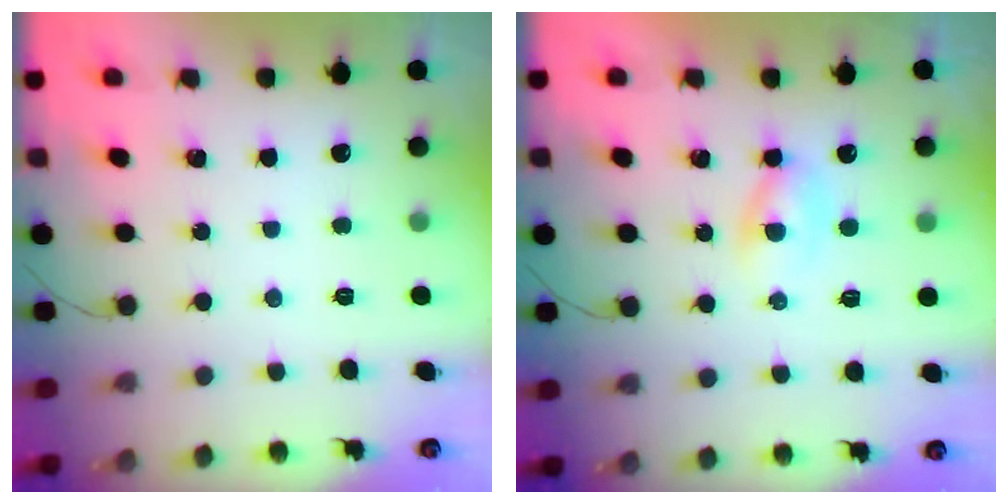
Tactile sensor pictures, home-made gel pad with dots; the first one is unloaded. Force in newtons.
{"total": 2.2, "press": 2.0, "slide": 0.9}